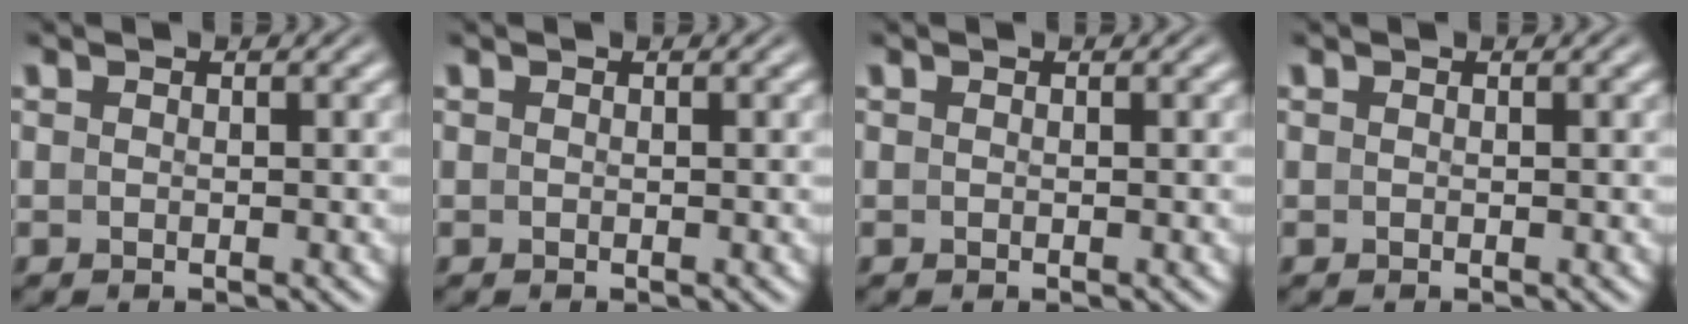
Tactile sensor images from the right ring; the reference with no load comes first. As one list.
[{"total": 0.0}, {"total": 0.0}, {"total": 0.0}]